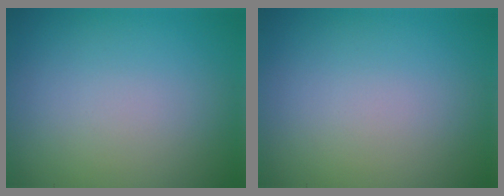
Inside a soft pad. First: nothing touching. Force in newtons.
{"total": 0.0}